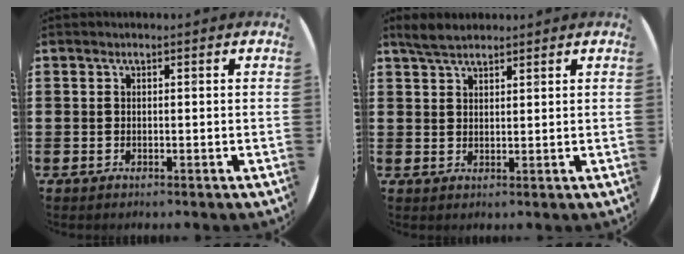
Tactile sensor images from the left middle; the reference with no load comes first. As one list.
[{"total": 3.4, "force": [2.9, 1.1, 1.5], "torque": [-0.034, 0.004, 0.055]}]